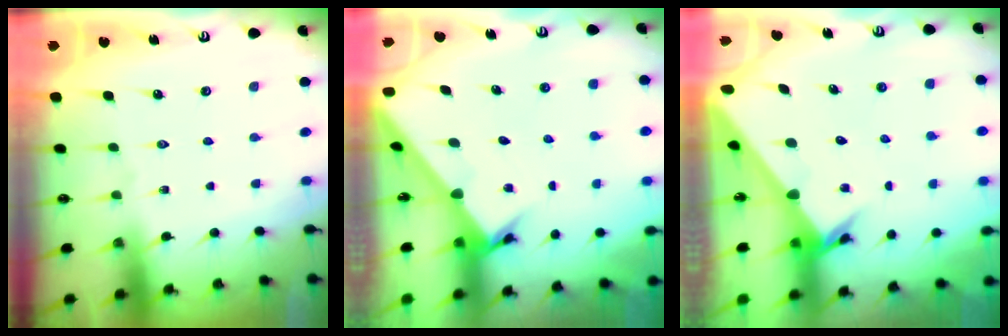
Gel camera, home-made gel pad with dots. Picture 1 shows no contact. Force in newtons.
{"total": 2.6, "press": 2.6, "slide": 0.3}
{"total": 3.1, "press": 3.1, "slide": 0.3}